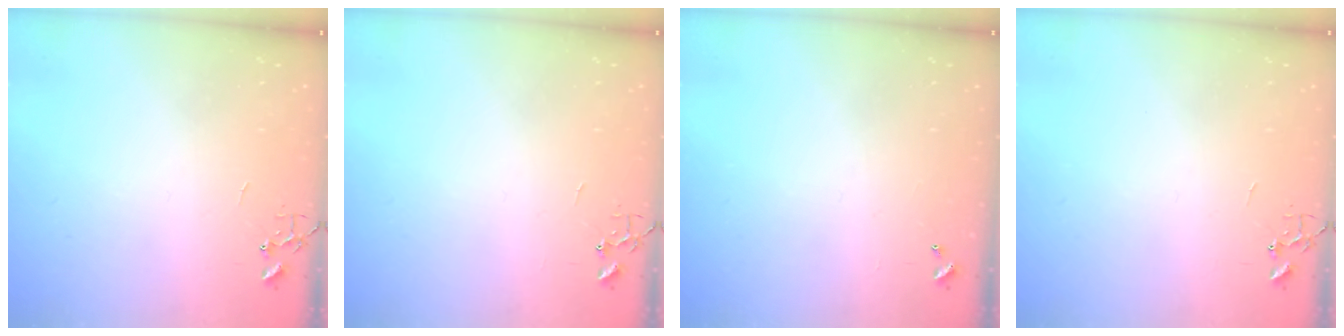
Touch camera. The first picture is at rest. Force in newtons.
{"total": 0.0}
{"total": 0.0}
{"total": 0.0}